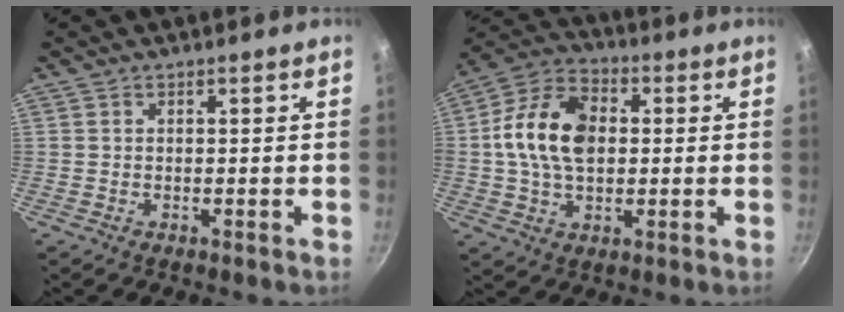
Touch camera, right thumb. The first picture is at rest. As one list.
[{"total": 14.9, "force": [1.1, 10.1, 11.0], "torque": [-0.176, 0.018, 0.003]}]